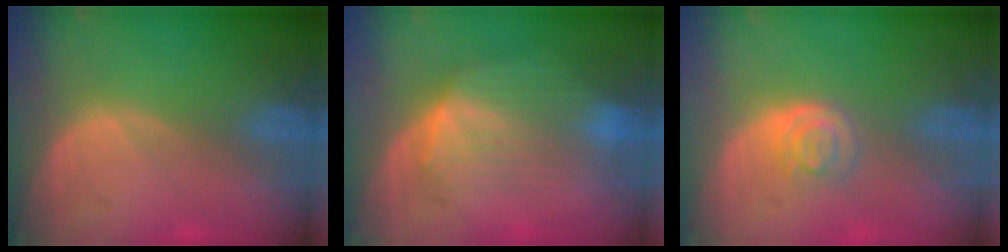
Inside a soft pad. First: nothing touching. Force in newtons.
{"total": 7.3, "press": 7.0, "slide": 1.8}
{"total": 3.3, "press": 3.2, "slide": 0.6}